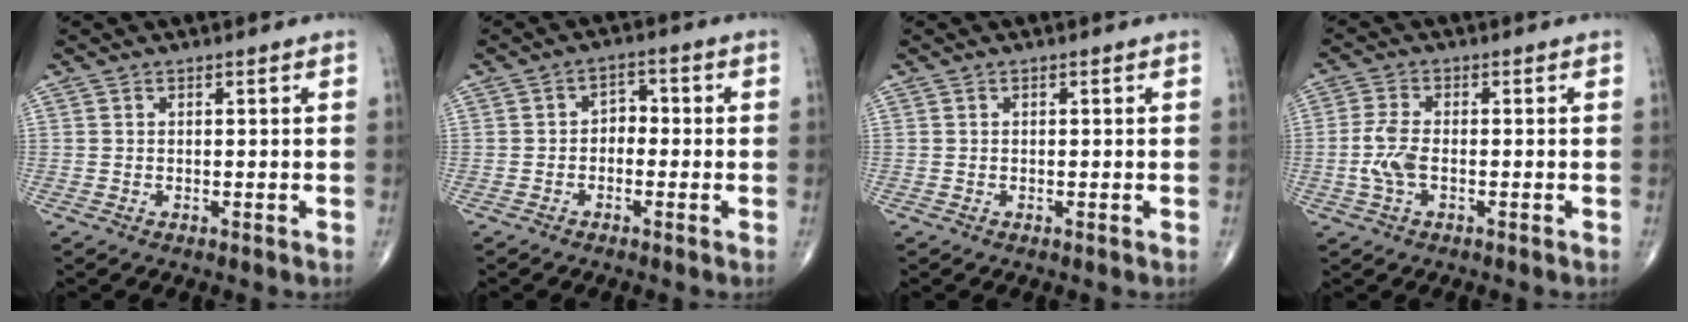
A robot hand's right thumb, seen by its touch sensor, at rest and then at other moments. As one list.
[{"total": 3.3, "force": [-0.7, 2.4, 2.1], "torque": [-0.010, 0.019, -0.025]}, {"total": 0.0}, {"total": 5.2, "force": [-1.0, 2.5, 4.4], "torque": [-0.106, 0.010, -0.024]}]